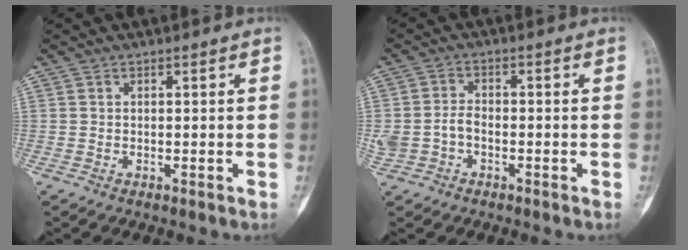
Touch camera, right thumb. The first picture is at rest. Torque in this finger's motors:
{"motor_torque": [0.46, 0.49, 0.60, -0.11, 0.15]}